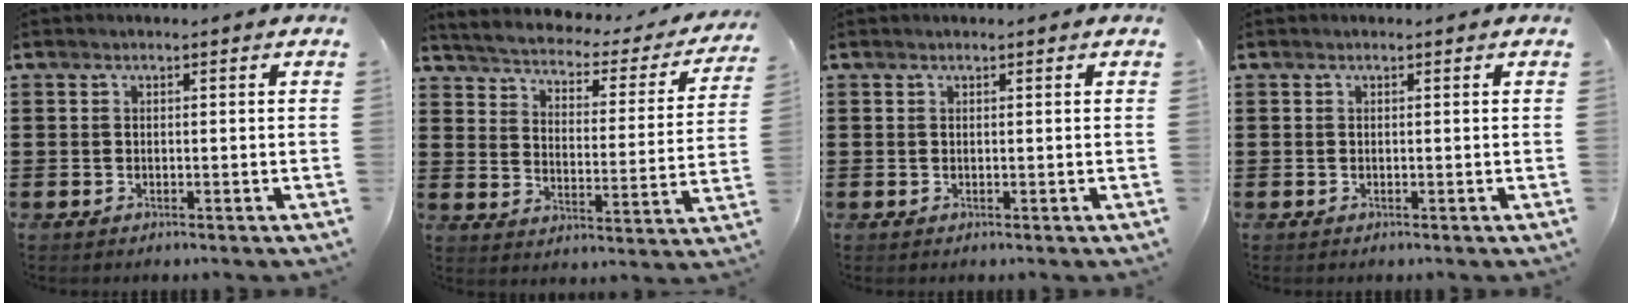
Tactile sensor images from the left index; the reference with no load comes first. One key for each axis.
{"total": 2.4, "fx": 2.2, "fy": 0.3, "fz": 0.8, "tx": -0.035, "ty": -0.026, "tz": 0.027}
{"total": 0.0}
{"total": 0.0}